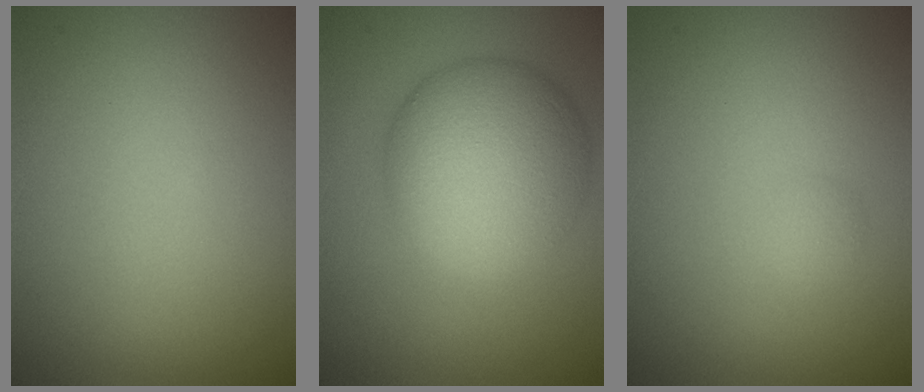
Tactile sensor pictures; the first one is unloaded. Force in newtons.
{"total": 9.0, "press": 9.0, "slide": 0.4}
{"total": 0.7, "press": 0.7, "slide": 0.0}